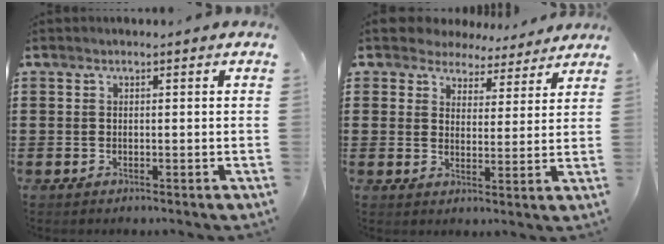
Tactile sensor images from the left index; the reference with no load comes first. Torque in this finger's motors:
{"motor_torque": [2.14, 0.00, -0.52, -0.21]}